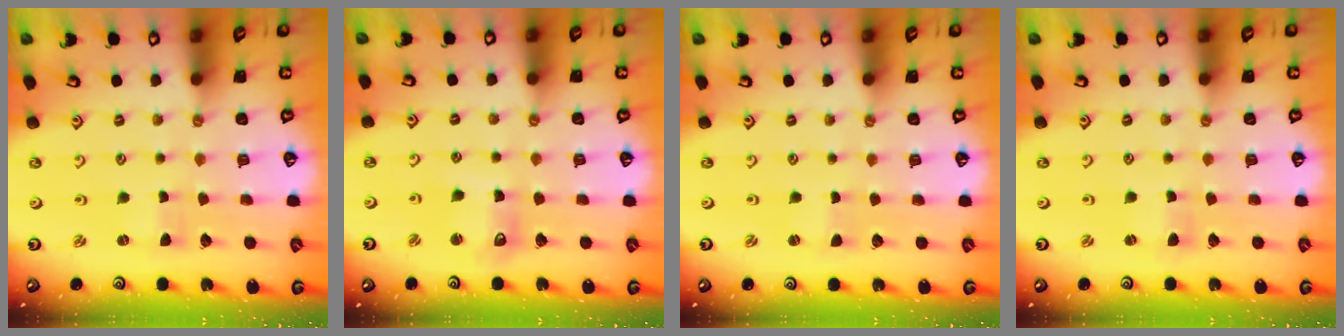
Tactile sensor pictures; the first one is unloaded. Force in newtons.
{"total": 7.6, "press": 7.4, "slide": 1.5}
{"total": 0.0}
{"total": 0.6, "press": 0.6, "slide": 0.2}